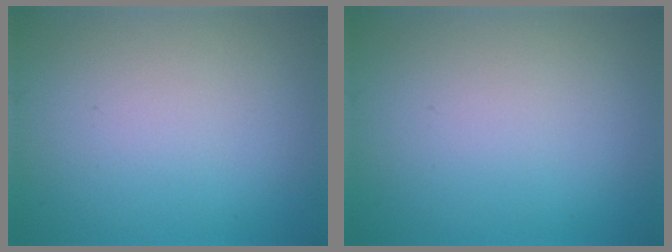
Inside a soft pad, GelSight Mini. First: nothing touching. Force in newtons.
{"total": 0.0}